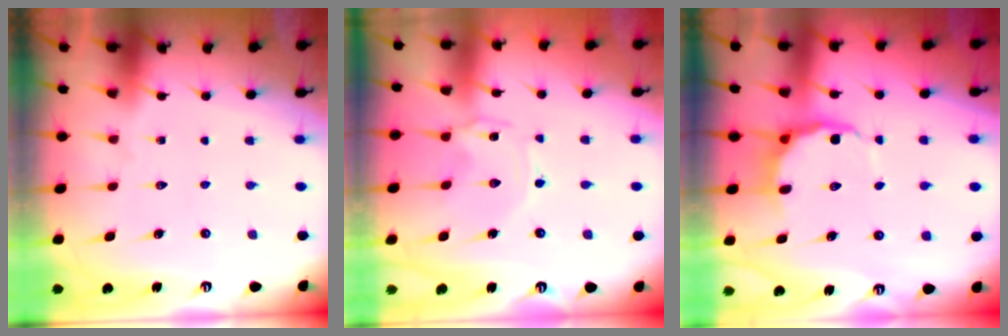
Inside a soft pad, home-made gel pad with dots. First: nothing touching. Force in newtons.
{"total": 0.7, "press": 0.7, "slide": 0.1}
{"total": 7.0, "press": 6.7, "slide": 2.0}